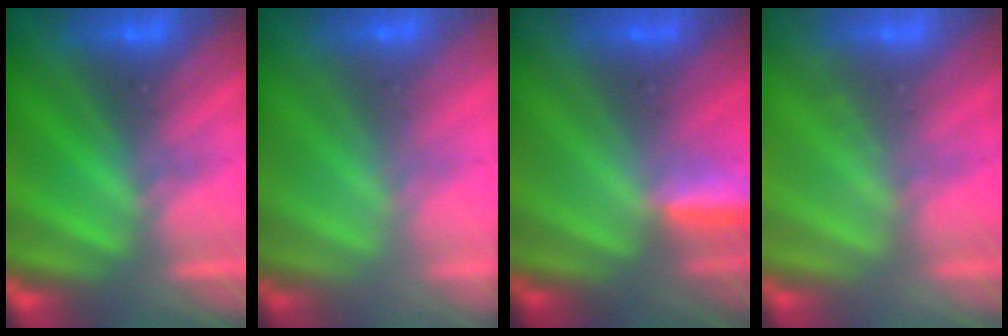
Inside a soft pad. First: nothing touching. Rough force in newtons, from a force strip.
{"total": 1.7}
{"total": 2.7}
{"total": 1.8}